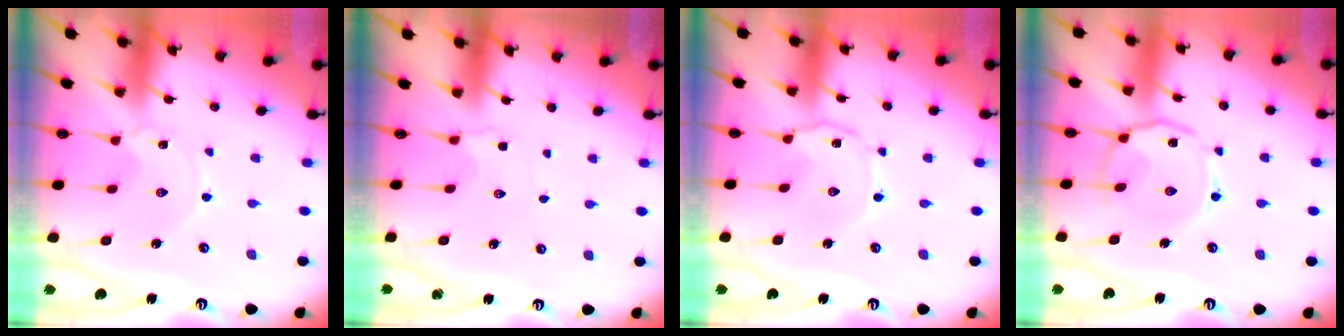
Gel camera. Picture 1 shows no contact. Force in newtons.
{"total": 2.3, "press": 2.0, "slide": 1.2}
{"total": 1.8, "press": 1.8, "slide": 0.3}
{"total": 8.8, "press": 8.8, "slide": 0.7}